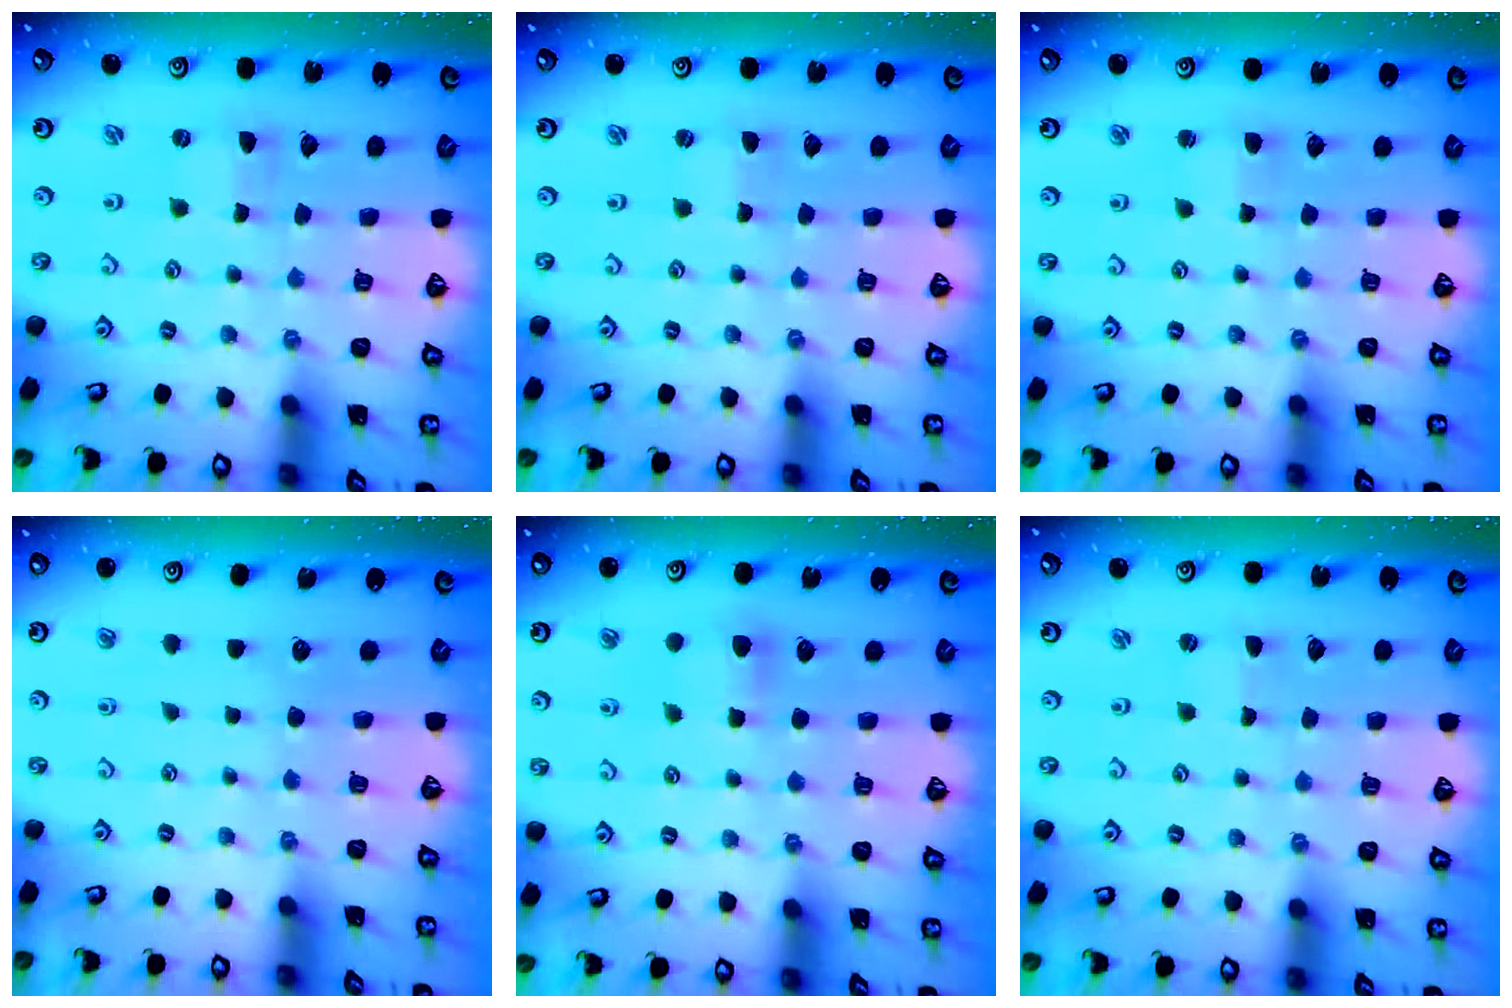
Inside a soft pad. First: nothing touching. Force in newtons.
{"total": 0.6, "press": 0.6, "slide": 0.0}
{"total": 2.7, "press": 2.6, "slide": 0.4}
{"total": 0.0}
{"total": 5.2, "press": 5.1, "slide": 0.7}
{"total": 0.0}